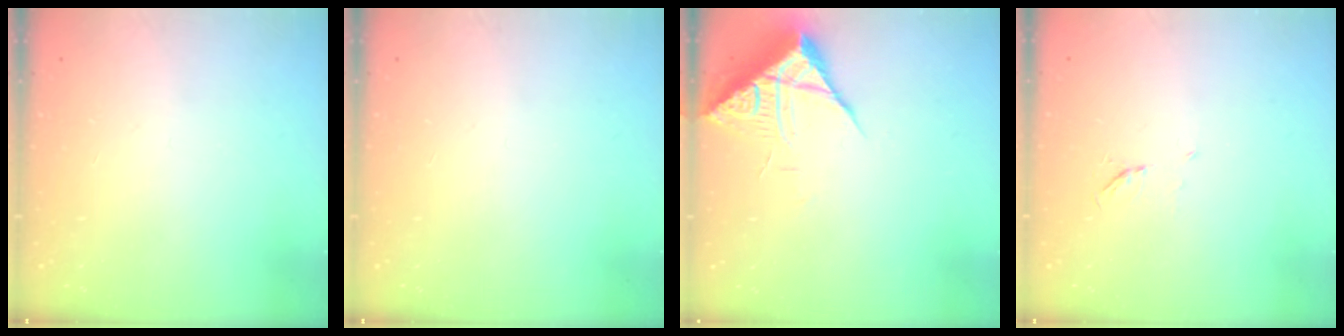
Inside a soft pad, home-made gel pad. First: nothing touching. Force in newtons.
{"total": 0.0}
{"total": 8.5, "press": 8.4, "slide": 0.8}
{"total": 3.9, "press": 3.8, "slide": 0.7}